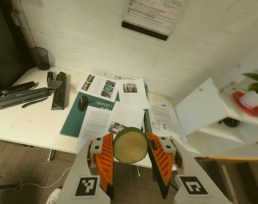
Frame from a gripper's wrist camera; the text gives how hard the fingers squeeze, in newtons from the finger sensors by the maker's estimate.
{"total": 9.9, "left": 10.2, "right": 9.6}